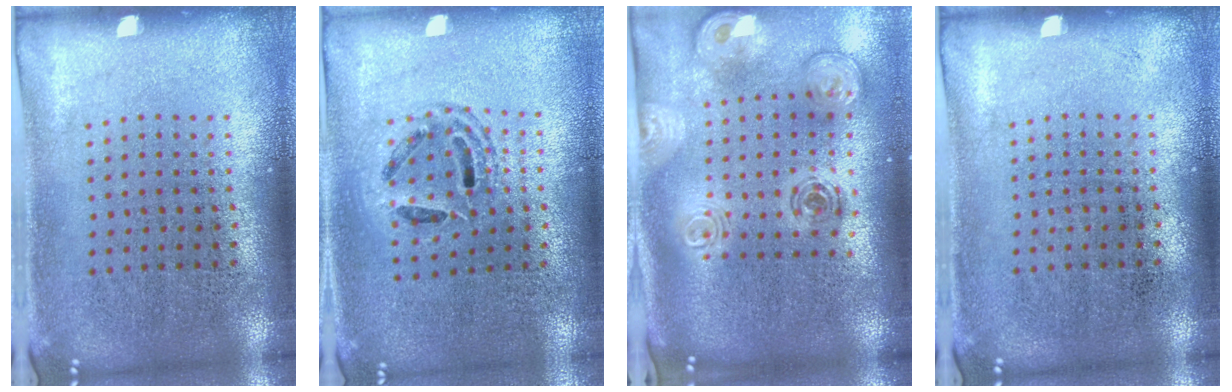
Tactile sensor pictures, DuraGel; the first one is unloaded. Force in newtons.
{"total": 1.3, "press": 1.1, "slide": 0.6}
{"total": 2.5, "press": 1.9, "slide": 1.6}
{"total": 0.0}